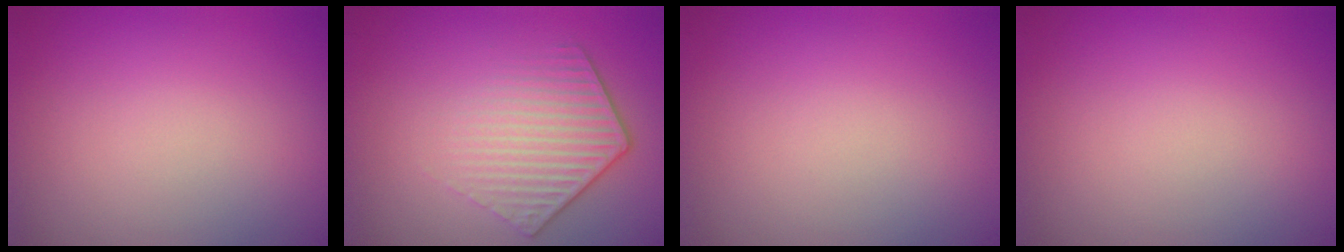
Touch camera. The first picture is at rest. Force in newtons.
{"total": 4.3, "press": 3.0, "slide": 3.1}
{"total": 0.0}
{"total": 0.0}